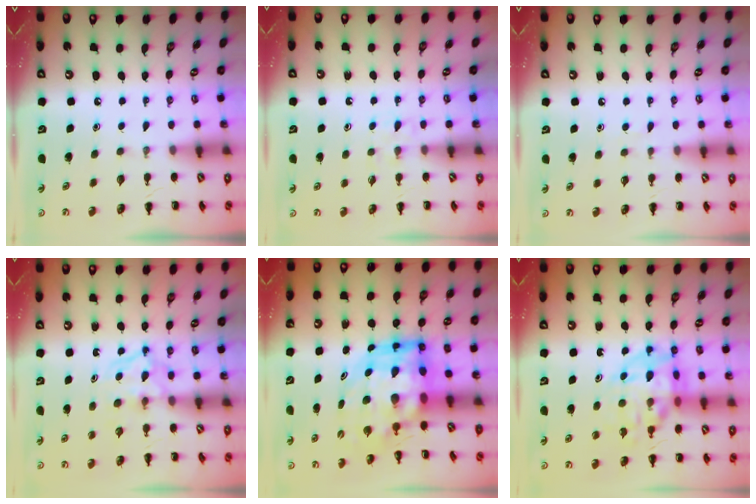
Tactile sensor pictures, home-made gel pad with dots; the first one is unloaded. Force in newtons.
{"total": 2.2, "press": 2.0, "slide": 1.0}
{"total": 2.9, "press": 2.8, "slide": 1.0}
{"total": 4.5, "press": 4.4, "slide": 0.4}
{"total": 9.8, "press": 9.3, "slide": 2.9}
{"total": 15.1, "press": 14.7, "slide": 3.3}